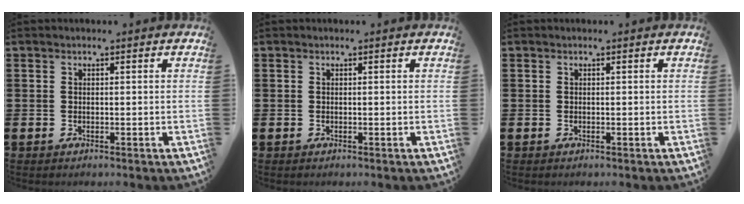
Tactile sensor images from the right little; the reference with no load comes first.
{"total": 0.0}
{"total": 0.0}